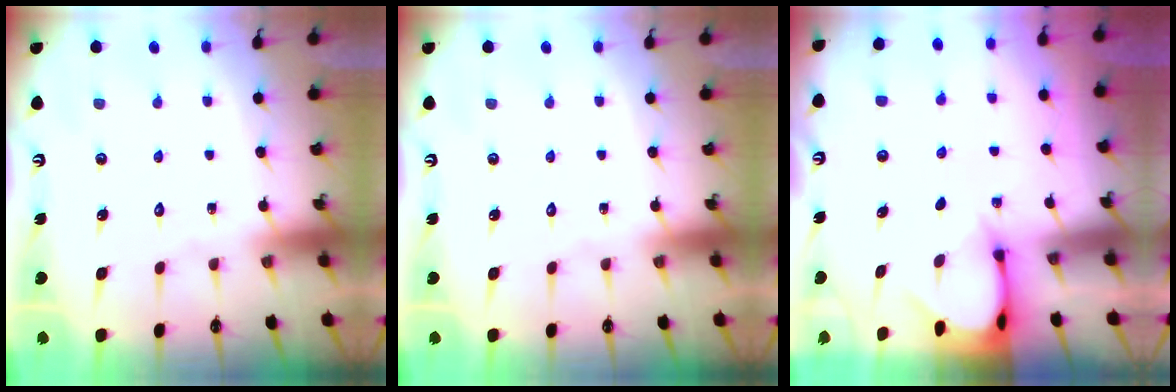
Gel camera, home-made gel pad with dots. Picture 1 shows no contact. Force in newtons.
{"total": 0.0}
{"total": 3.0, "press": 3.0, "slide": 0.2}